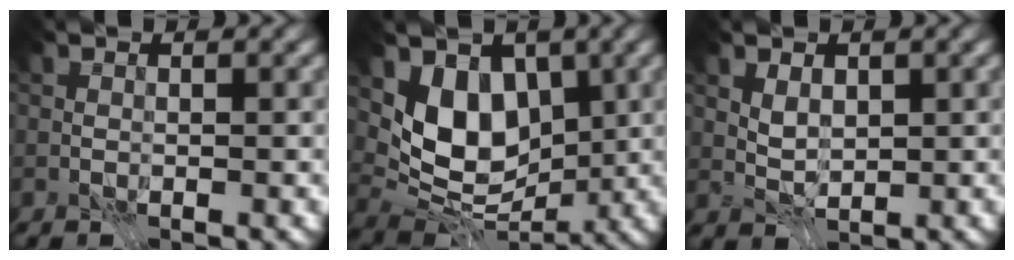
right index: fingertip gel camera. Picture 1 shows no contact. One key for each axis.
{"total": 7.0, "fx": 1.2, "fy": 4.8, "fz": 4.9, "tx": -0.087, "ty": -0.018, "tz": 0.016}
{"total": 1.6, "fx": 0.4, "fy": 1.0, "fz": 1.2, "tx": -0.021, "ty": -0.004, "tz": 0.010}